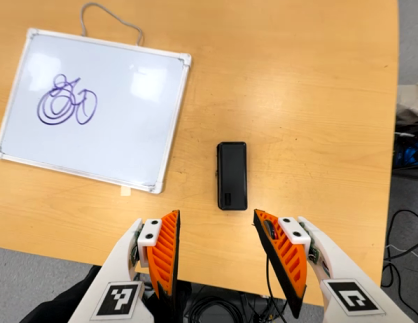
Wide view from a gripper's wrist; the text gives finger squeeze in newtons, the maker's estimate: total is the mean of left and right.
{"total": 0.0}